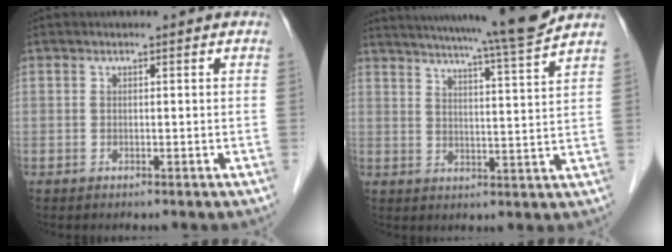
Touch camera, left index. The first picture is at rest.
{"total": 15.3, "force": [13.6, -2.0, 6.7], "torque": [-0.114, -0.034, 0.184]}